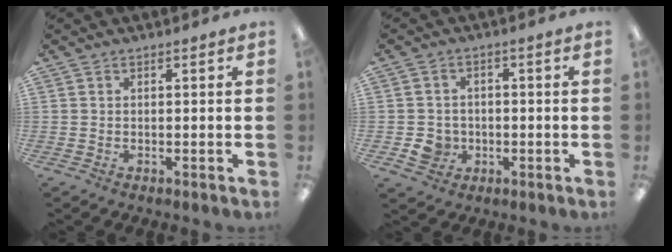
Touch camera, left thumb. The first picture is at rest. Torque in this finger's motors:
{"motor_torque": [-0.20, -0.13, 0.32, -0.25, 0.02]}